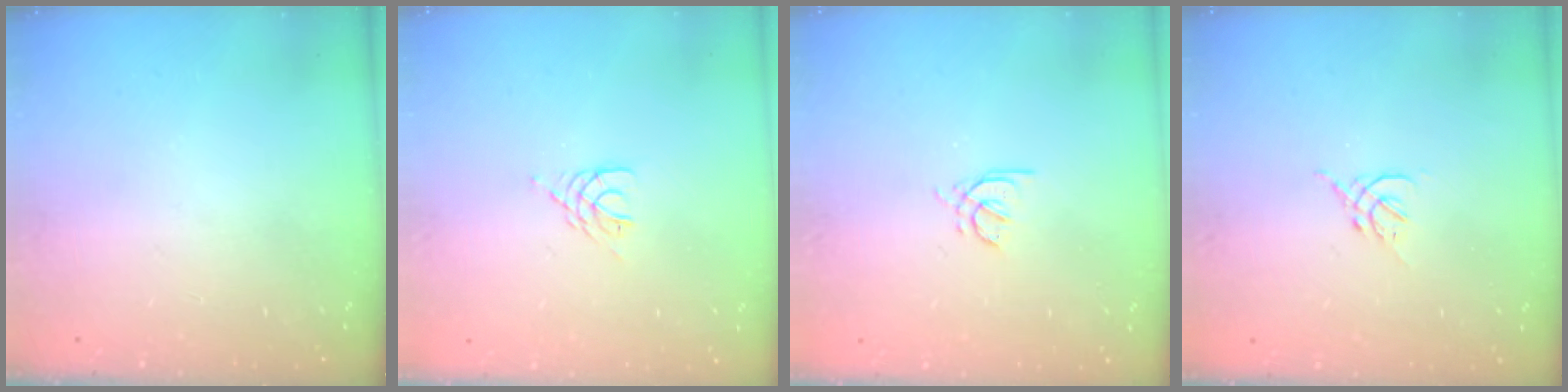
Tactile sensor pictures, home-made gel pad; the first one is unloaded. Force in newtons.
{"total": 3.0, "press": 3.0, "slide": 0.5}
{"total": 2.8, "press": 2.7, "slide": 0.8}
{"total": 1.6, "press": 1.5, "slide": 0.6}